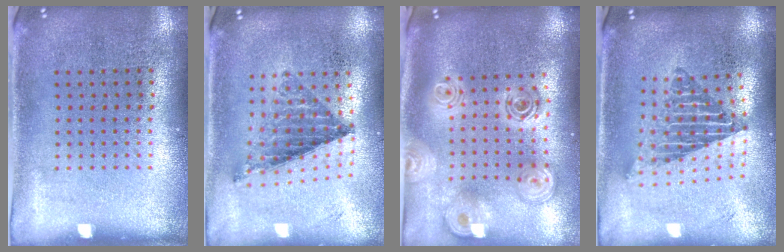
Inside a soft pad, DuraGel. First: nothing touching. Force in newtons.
{"total": 0.8, "press": 0.8, "slide": 0.1}
{"total": 2.6, "press": 1.9, "slide": 1.7}
{"total": 2.0, "press": 1.6, "slide": 1.3}